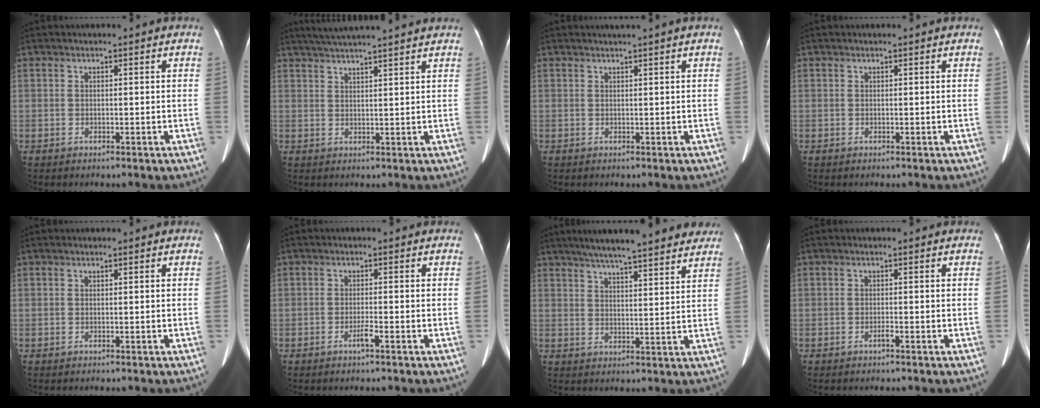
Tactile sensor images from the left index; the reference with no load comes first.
{"total": 11.9, "force": [10.5, -0.3, 5.7], "torque": [-0.100, 0.031, 0.139]}
{"total": 1.1, "force": [0.8, -0.3, 0.5], "torque": [-0.011, 0.000, 0.022]}
{"total": 0.0}
{"total": 0.0}
{"total": 1.5, "force": [-1.1, -0.2, 1.0], "torque": [-0.026, -0.003, -0.022]}
{"total": 18.1, "force": [15.3, 2.2, 9.5], "torque": [-0.145, 0.028, 0.202]}
{"total": 0.7, "force": [-0.6, -0.1, 0.3], "torque": [-0.008, -0.002, -0.013]}